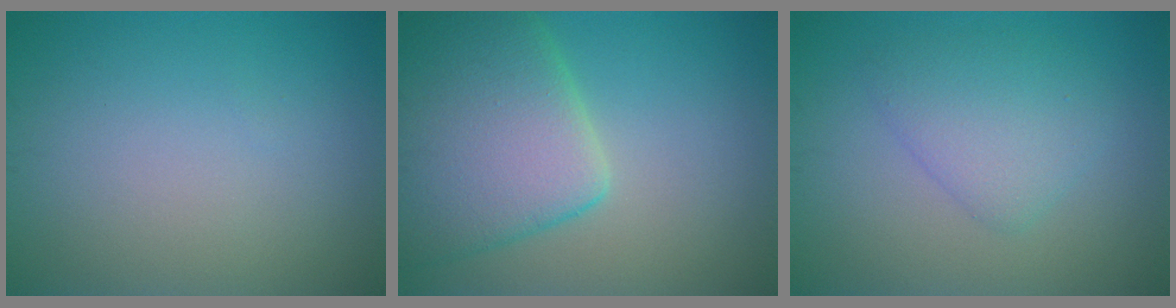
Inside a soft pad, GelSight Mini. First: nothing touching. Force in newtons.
{"total": 9.3, "press": 9.2, "slide": 0.6}
{"total": 3.3, "press": 3.3, "slide": 0.1}